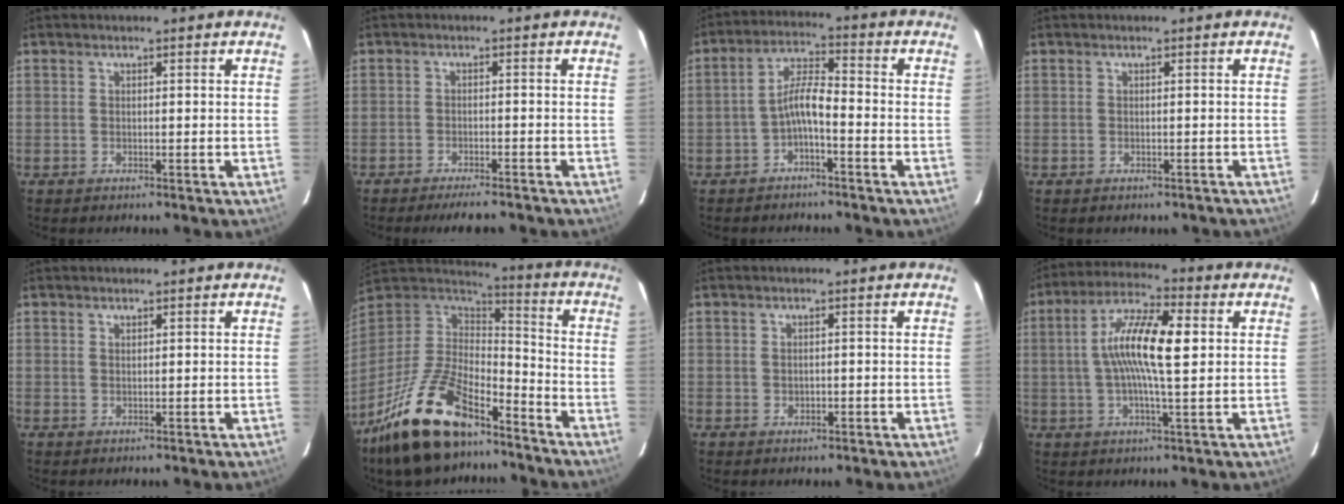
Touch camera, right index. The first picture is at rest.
{"total": 6.7, "force": [-5.8, 1.1, 3.0], "torque": [-0.070, -0.009, -0.091]}
{"total": 5.1, "force": [-2.6, 1.2, 4.2], "torque": [-0.092, 0.017, -0.048]}
{"total": 2.6, "force": [-2.1, 1.3, 0.8], "torque": [-0.013, -0.003, -0.023]}
{"total": 0.6, "force": [0.5, 0.3, 0.1], "torque": [-0.002, 0.001, 0.009]}
{"total": 22.6, "force": [-15.7, 9.1, 13.4], "torque": [-0.281, -0.019, -0.277]}
{"total": 1.0, "force": [-0.2, 0.9, 0.4], "torque": [-0.004, -0.001, -0.001]}
{"total": 12.3, "force": [1.5, 2.7, 11.9], "torque": [-0.219, 0.018, 0.019]}